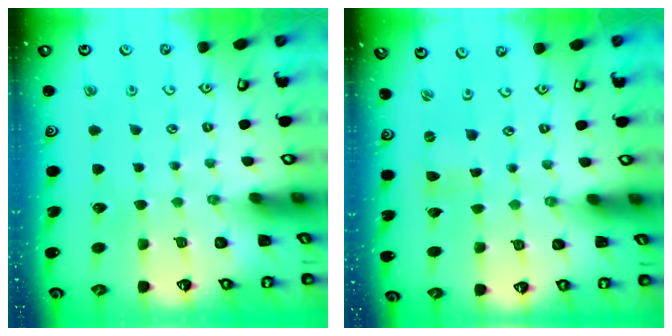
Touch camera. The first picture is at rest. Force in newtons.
{"total": 0.0}